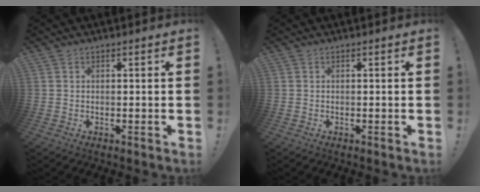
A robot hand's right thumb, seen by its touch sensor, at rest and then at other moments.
{"total": 0.0}